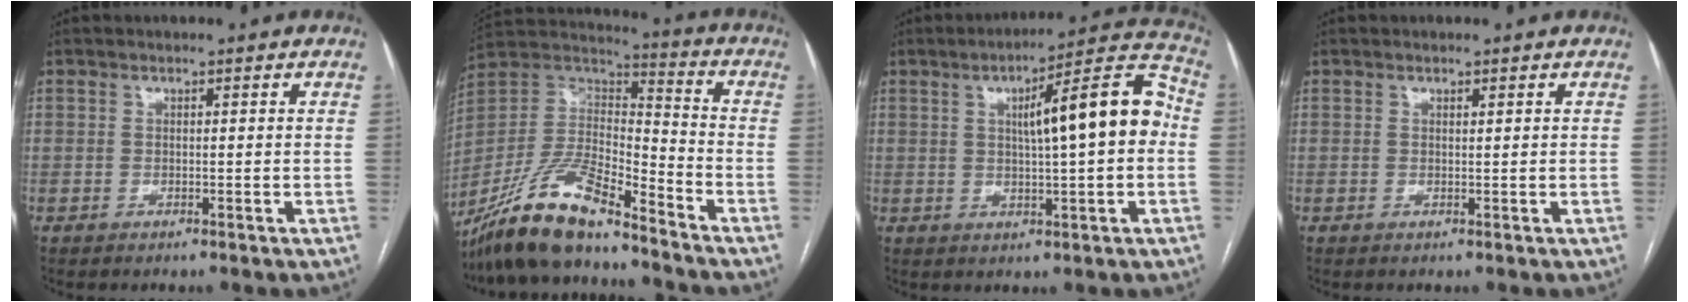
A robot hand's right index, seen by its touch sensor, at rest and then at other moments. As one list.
[{"total": 16.8, "force": [-13.4, 3.7, 9.5], "torque": [-0.192, 0.003, -0.248]}, {"total": 13.2, "force": [1.3, 1.6, 13.0], "torque": [-0.181, 0.036, 0.016]}, {"total": 0.0}]